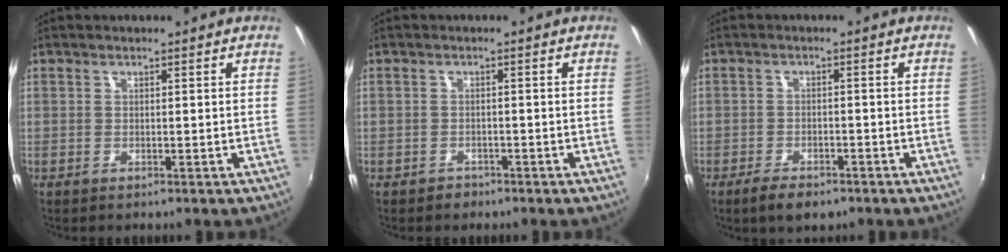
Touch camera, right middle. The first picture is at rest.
{"total": 1.7, "force": [-1.2, 1.2, 0.0], "torque": [-0.004, 0.001, -0.018]}
{"total": 5.0, "force": [-3.6, 2.1, 2.8], "torque": [-0.068, -0.011, -0.061]}